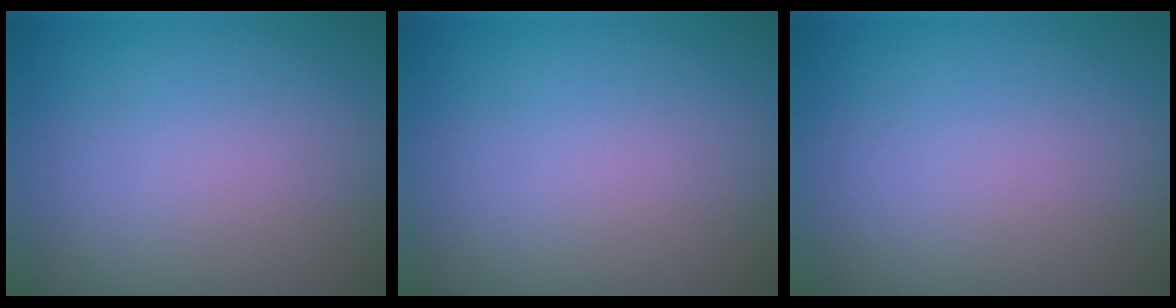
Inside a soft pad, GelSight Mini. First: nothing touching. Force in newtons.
{"total": 0.0}
{"total": 0.0}